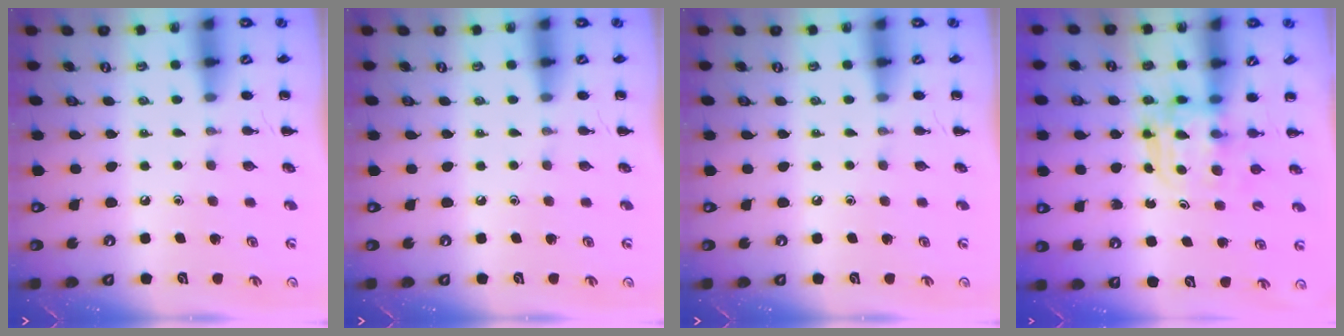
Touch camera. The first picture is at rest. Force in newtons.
{"total": 0.0}
{"total": 0.0}
{"total": 3.7, "press": 3.6, "slide": 0.2}